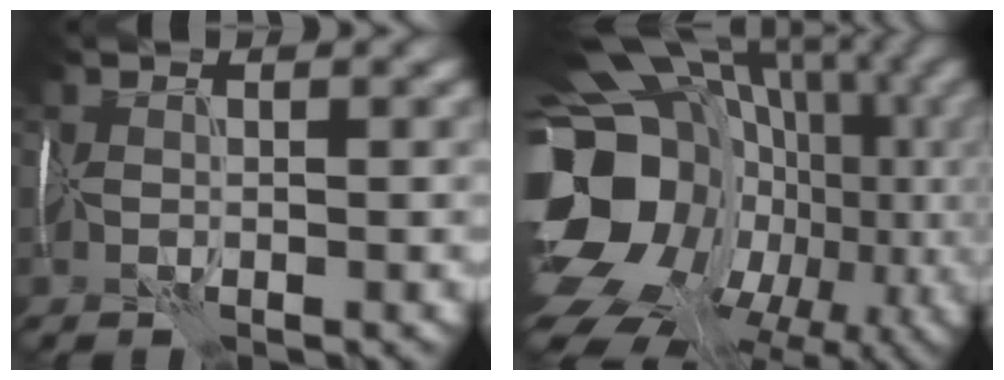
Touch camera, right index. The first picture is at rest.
{"total": 21.1, "force": [-3.3, 17.1, 11.9], "torque": [-0.216, -0.017, -0.059]}